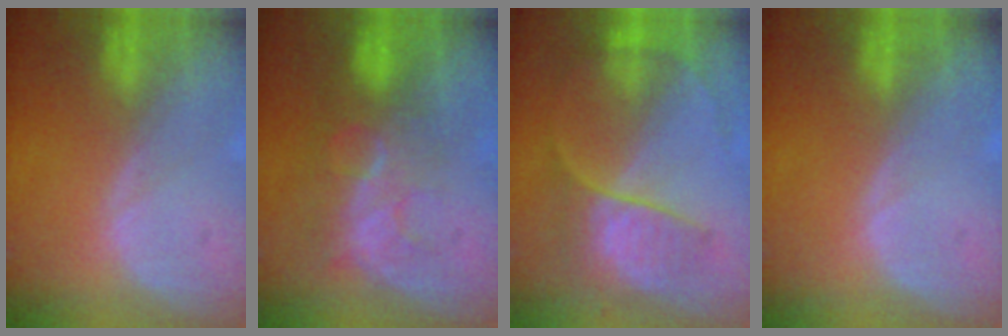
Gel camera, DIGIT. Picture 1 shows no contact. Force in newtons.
{"total": 8.1, "press": 7.1, "slide": 3.8}
{"total": 6.6, "press": 6.5, "slide": 1.5}
{"total": 0.0}